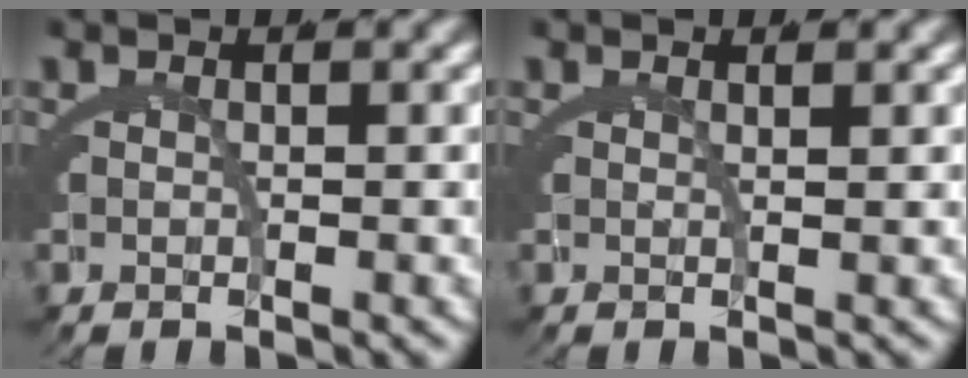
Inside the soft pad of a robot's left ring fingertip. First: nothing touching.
{"total": 0.9, "force": [0.7, -0.4, 0.5], "torque": [-0.006, -0.001, 0.014]}